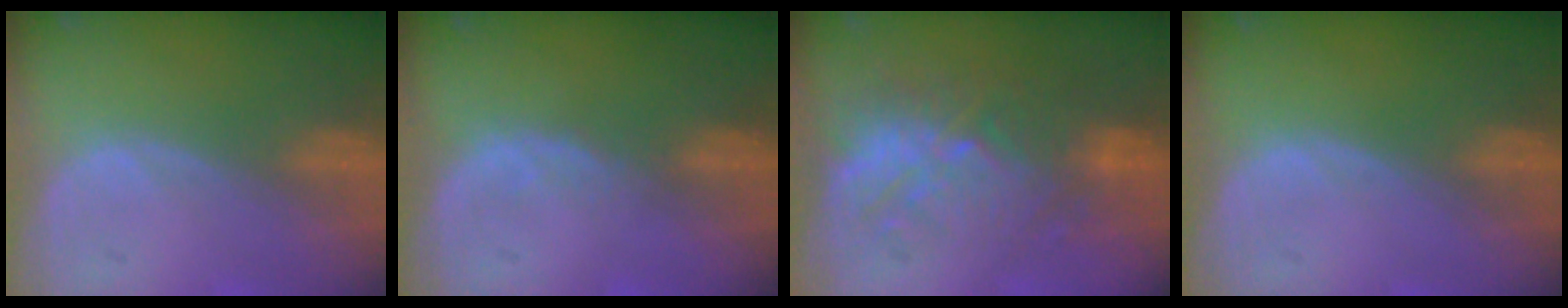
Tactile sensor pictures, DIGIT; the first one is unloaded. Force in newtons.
{"total": 1.1, "press": 1.1, "slide": 0.2}
{"total": 9.2, "press": 9.0, "slide": 1.8}
{"total": 0.0}